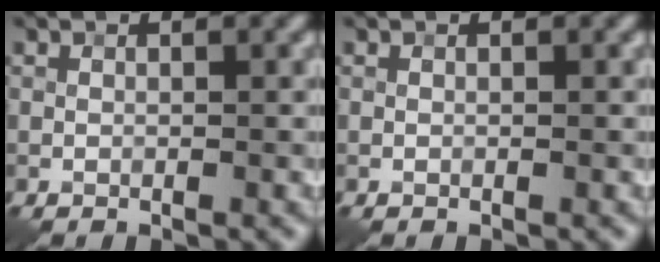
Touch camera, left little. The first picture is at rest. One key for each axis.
{"total": 0.0}